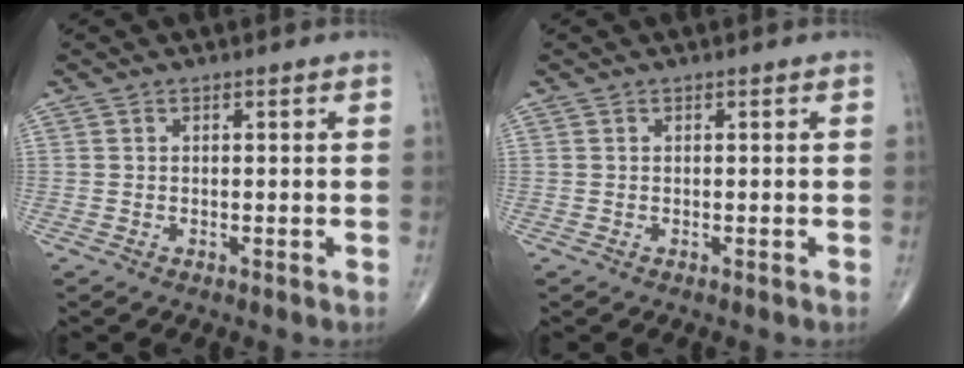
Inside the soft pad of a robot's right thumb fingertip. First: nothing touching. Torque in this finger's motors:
{"motor_torque": [0.03, 0.03, 0.06, 0.06, 0.00]}